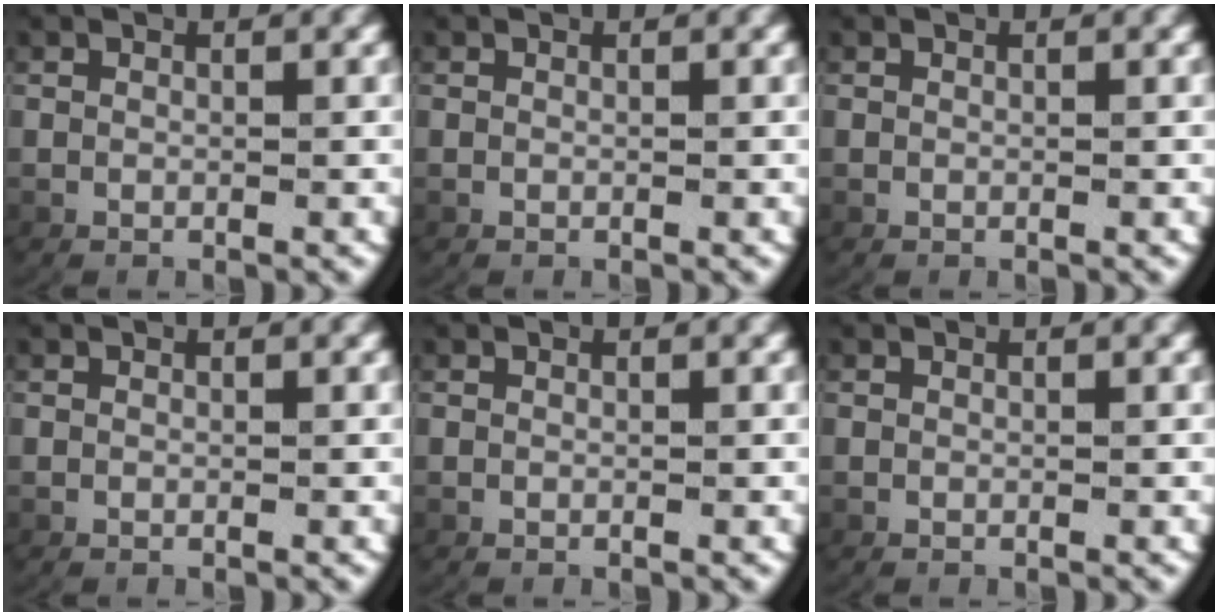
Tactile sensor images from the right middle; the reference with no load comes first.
{"total": 0.0}
{"total": 0.0}
{"total": 0.0}
{"total": 0.0}
{"total": 0.0}